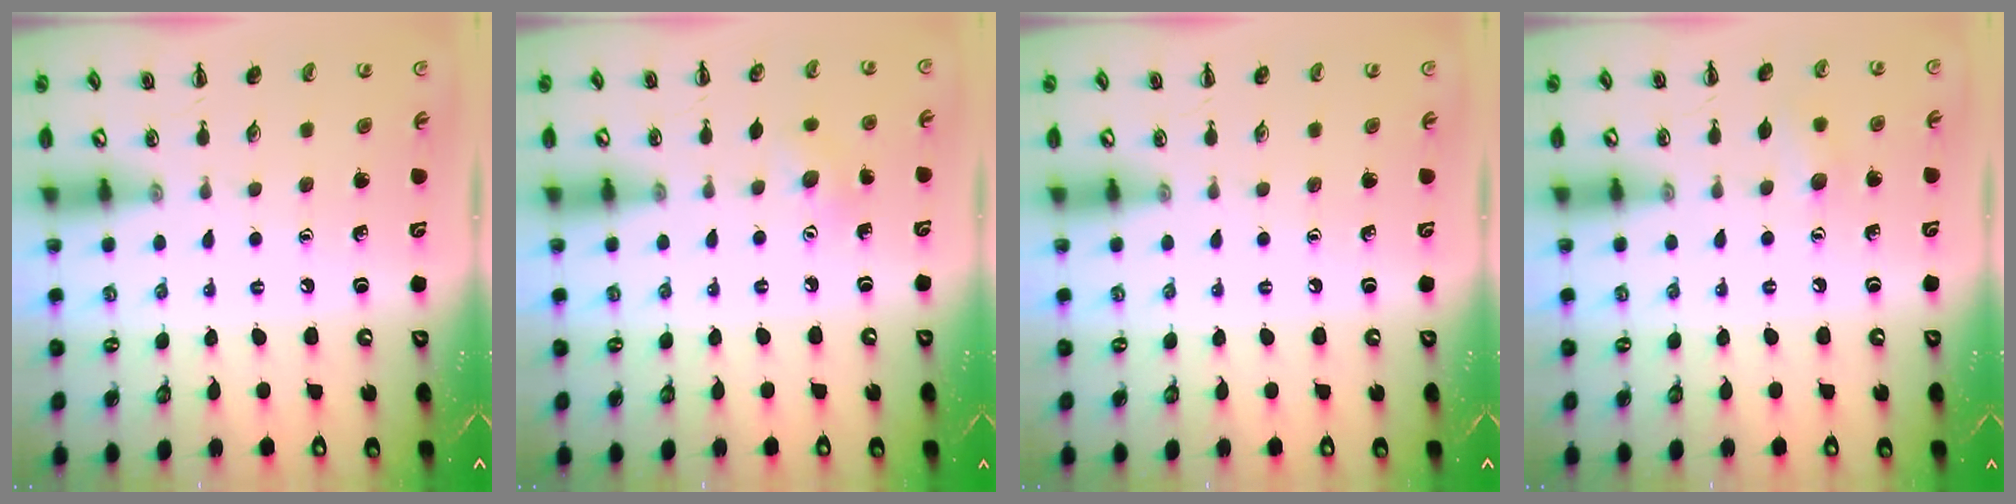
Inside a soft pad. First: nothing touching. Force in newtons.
{"total": 6.4, "press": 6.2, "slide": 1.4}
{"total": 0.0}
{"total": 5.7, "press": 5.5, "slide": 1.5}